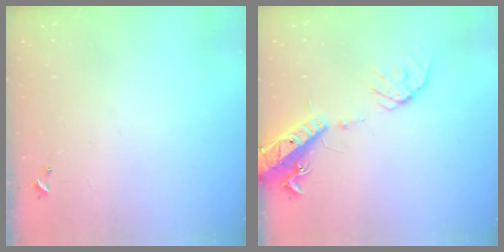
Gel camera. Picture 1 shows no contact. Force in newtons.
{"total": 16.0, "press": 15.7, "slide": 3.3}